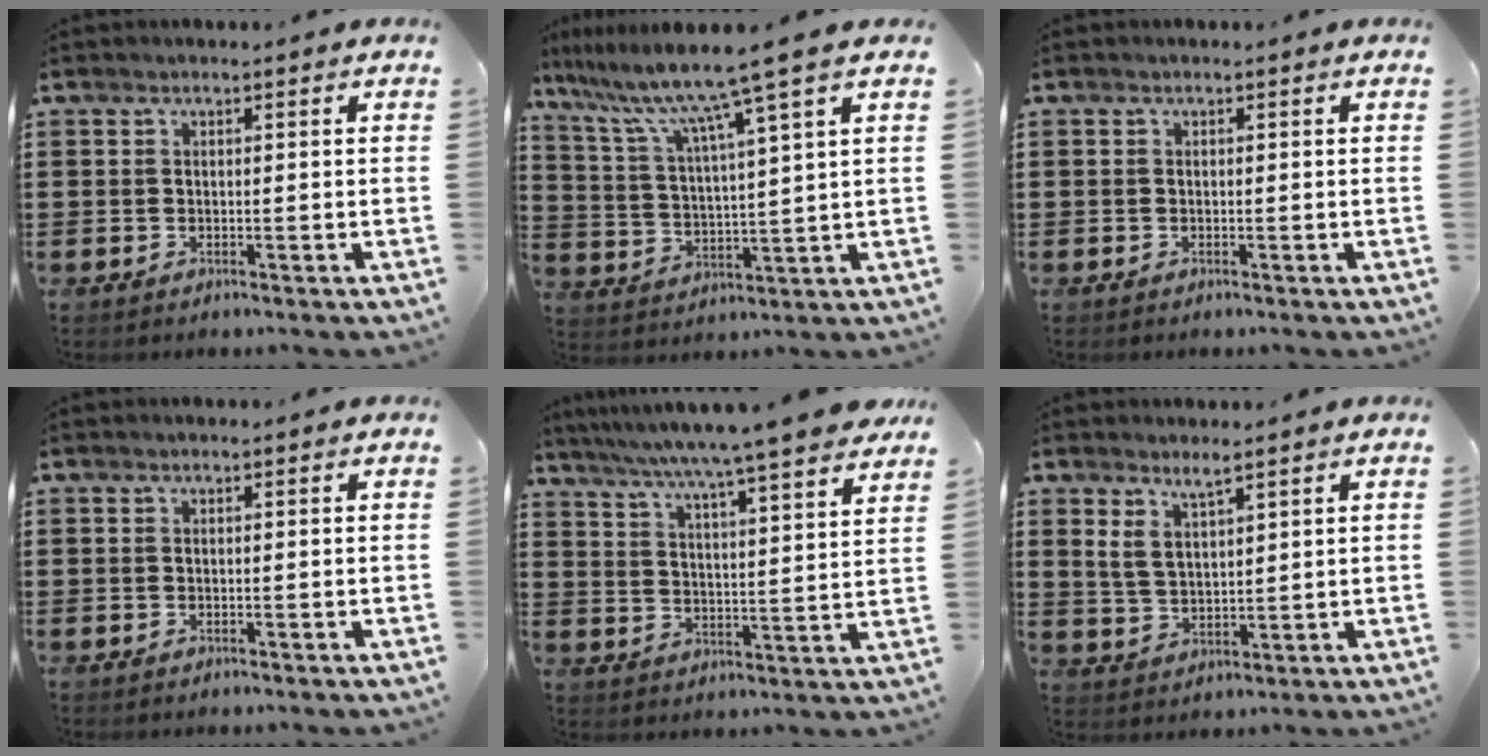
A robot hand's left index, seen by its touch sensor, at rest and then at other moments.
{"total": 9.6, "force": [7.3, -1.3, 6.1], "torque": [-0.146, -0.042, 0.114]}
{"total": 0.0}
{"total": 0.0}
{"total": 7.3, "force": [6.5, -1.4, 3.2], "torque": [-0.086, -0.048, 0.105]}
{"total": 4.2, "force": [3.0, 1.5, 2.5], "torque": [-0.057, 0.001, 0.054]}